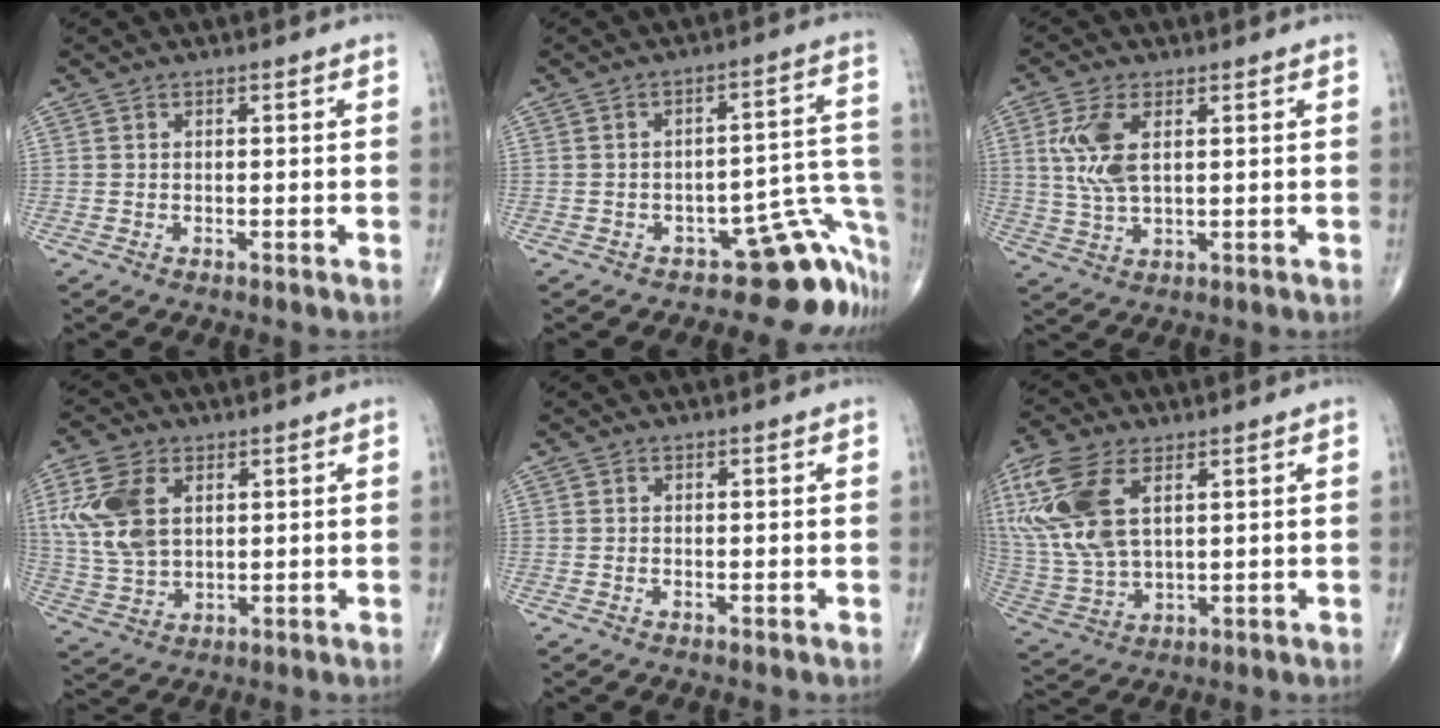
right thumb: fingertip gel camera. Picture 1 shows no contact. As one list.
[{"total": 10.0, "force": [-7.6, 4.4, 4.8], "torque": [0.020, 0.119, -0.102]}, {"total": 8.1, "force": [2.1, 3.8, 6.8], "torque": [-0.152, -0.005, 0.045]}, {"total": 11.7, "force": [3.5, 7.4, 8.5], "torque": [-0.177, -0.004, 0.074]}, {"total": 0.0}, {"total": 17.2, "force": [6.0, 9.0, 13.3], "torque": [-0.310, -0.012, 0.123]}]